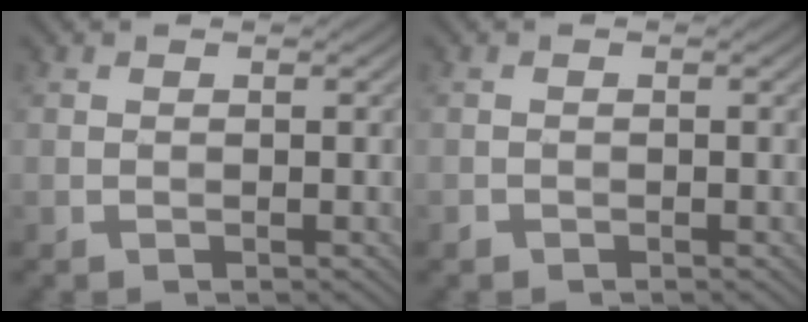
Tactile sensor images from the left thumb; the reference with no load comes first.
{"total": 0.5, "force": [-0.4, 0.3, 0.2], "torque": [-0.005, 0.001, -0.007]}